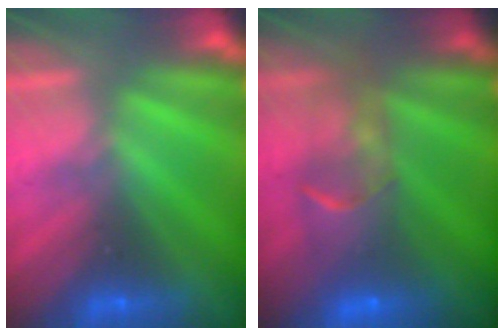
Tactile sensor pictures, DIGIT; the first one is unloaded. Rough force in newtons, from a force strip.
{"total": 5.8}